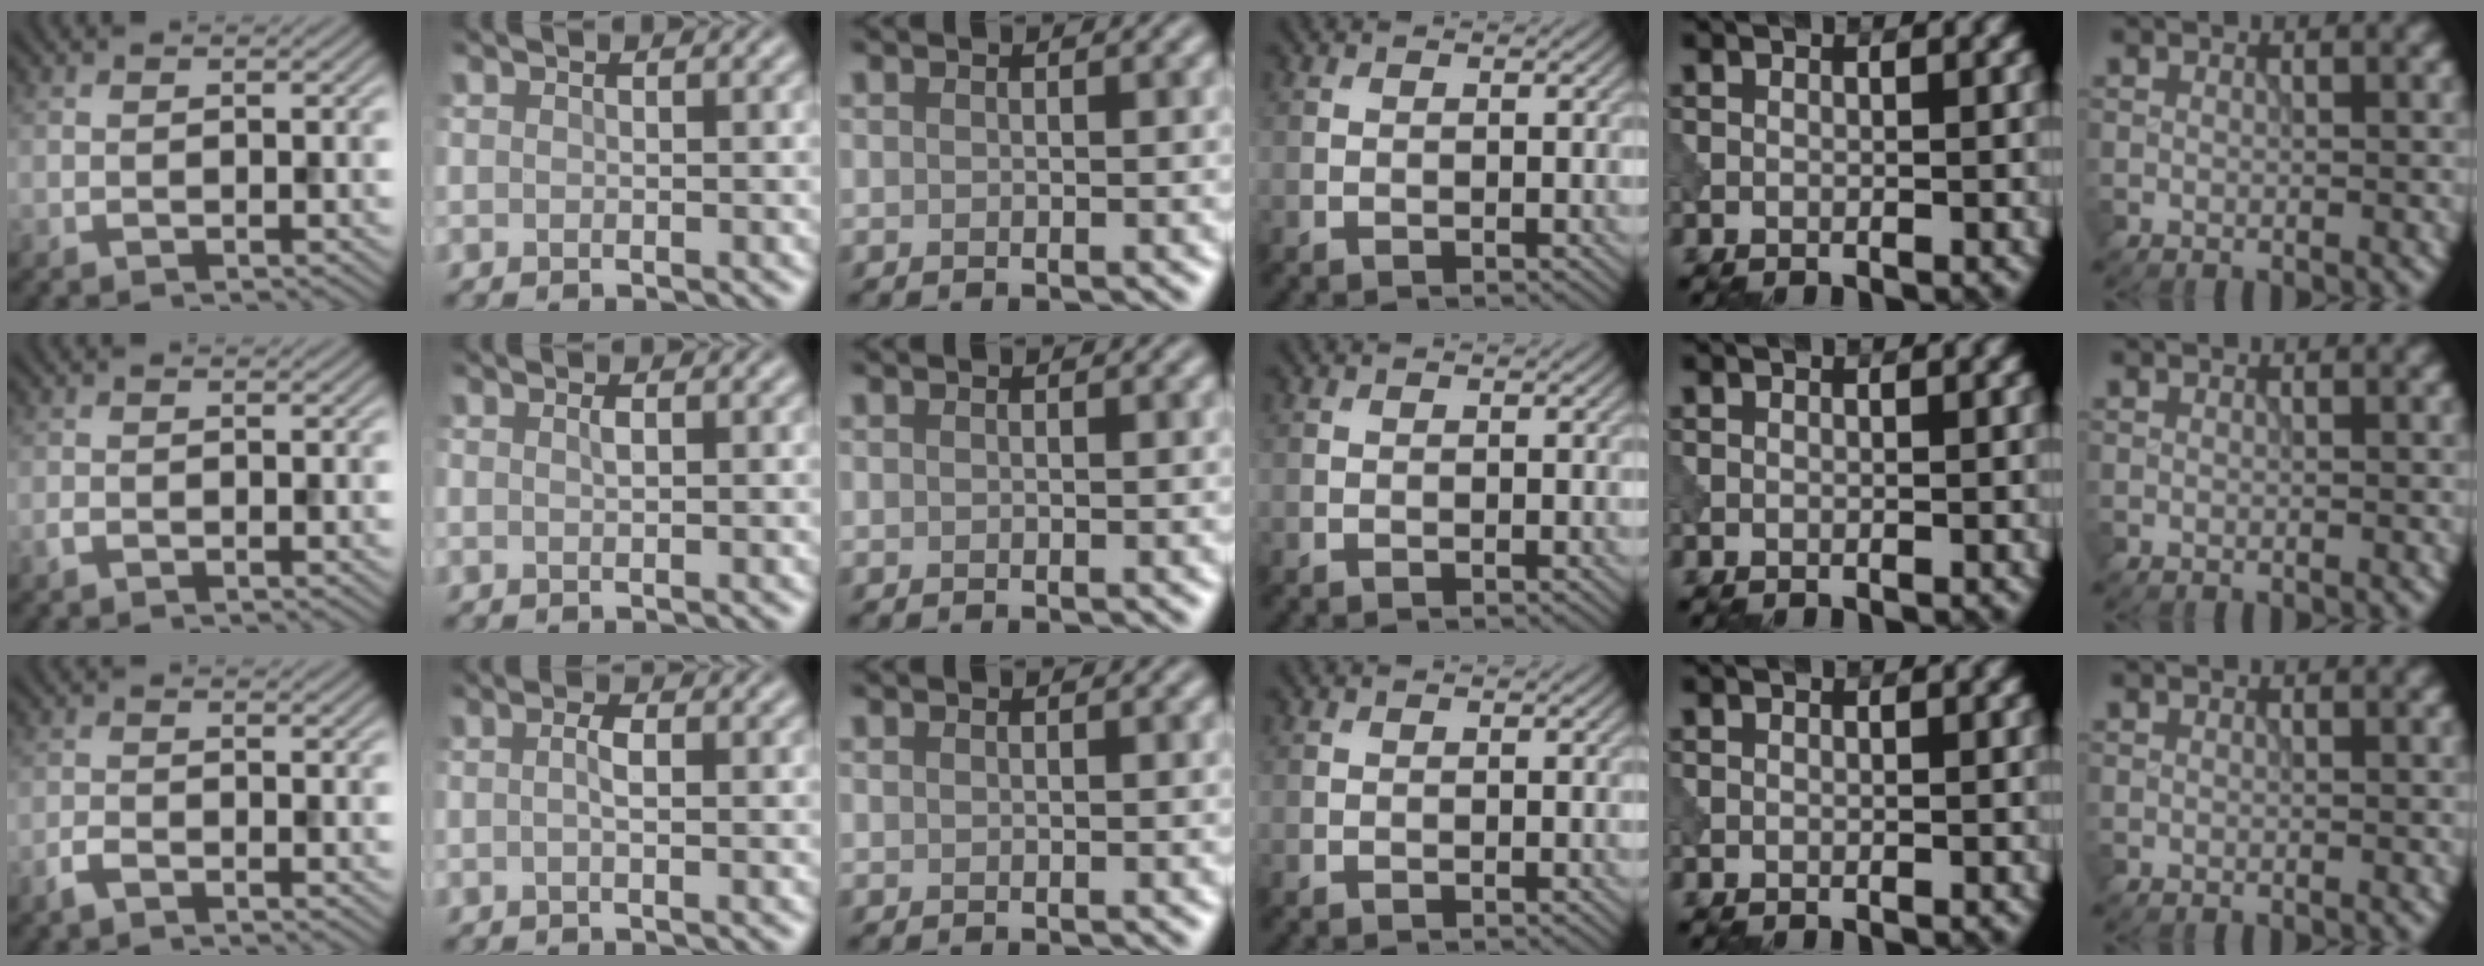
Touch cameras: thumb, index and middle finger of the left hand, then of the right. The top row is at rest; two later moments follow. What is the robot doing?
{"motion": "dispense", "object": "pipette"}